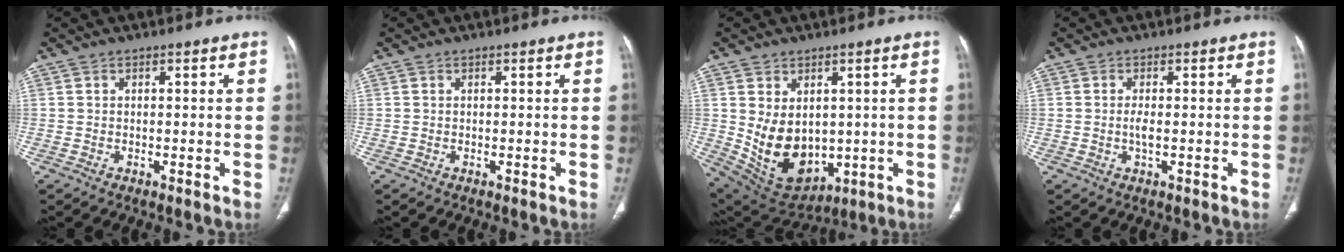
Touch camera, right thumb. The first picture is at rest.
{"total": 0.0}
{"total": 12.8, "force": [0.2, 9.1, 9.0], "torque": [-0.129, -0.013, 0.042]}
{"total": 1.7, "force": [-0.2, 0.5, 1.7], "torque": [-0.038, -0.002, -0.005]}